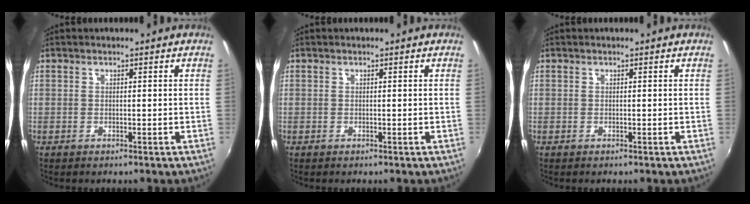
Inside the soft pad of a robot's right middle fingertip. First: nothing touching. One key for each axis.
{"total": 0.0}
{"total": 0.0}